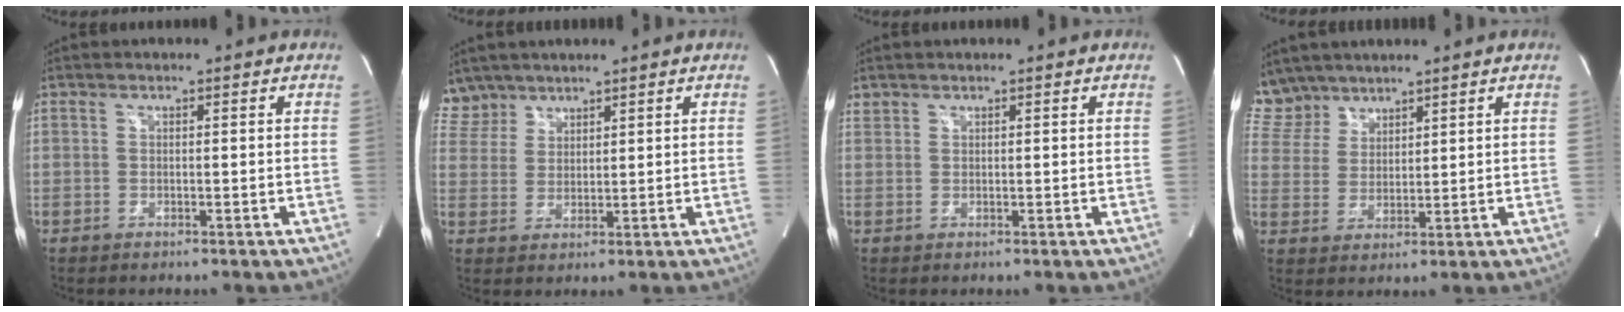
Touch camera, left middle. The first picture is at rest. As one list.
[{"total": 5.1, "force": [4.4, 2.4, -0.5], "torque": [0.014, 0.008, 0.095]}, {"total": 0.8, "force": [0.8, 0.4, -0.1], "torque": [0.002, 0.007, 0.015]}, {"total": 6.5, "force": [5.9, 2.8, 0.0], "torque": [-0.005, 0.010, 0.132]}]